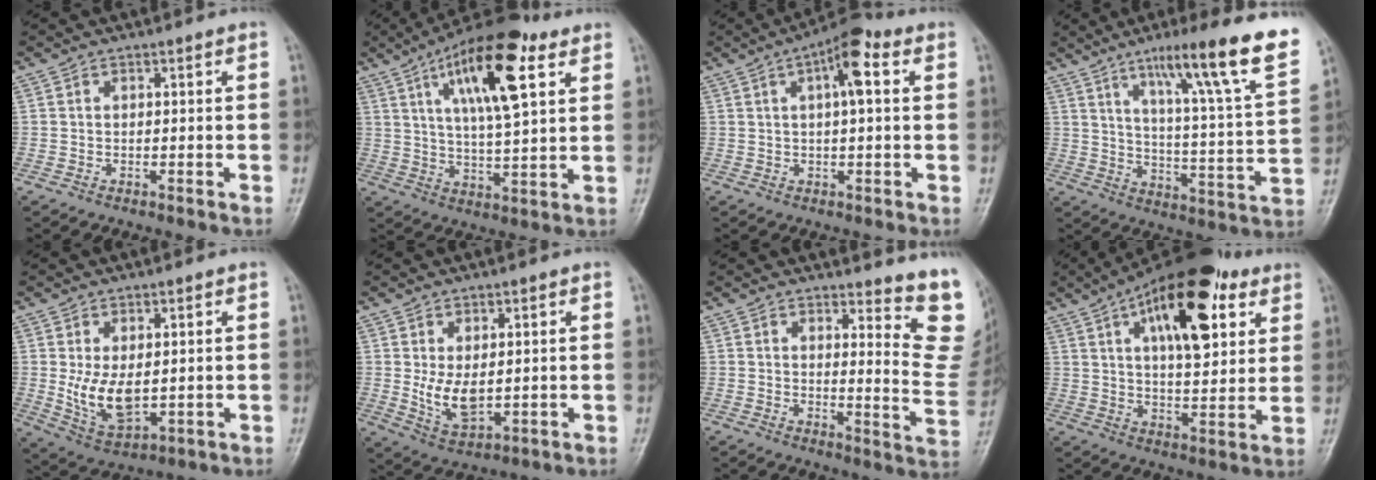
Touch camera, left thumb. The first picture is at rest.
{"total": 18.1, "force": [8.1, 5.8, 15.1], "torque": [-0.227, -0.017, 0.130]}
{"total": 8.3, "force": [2.7, 2.7, 7.3], "torque": [-0.108, 0.017, 0.032]}
{"total": 21.9, "force": [12.8, 1.8, 17.7], "torque": [-0.239, -0.044, 0.188]}
{"total": 8.3, "force": [0.4, 4.8, 6.8], "torque": [-0.113, -0.018, 0.024]}
{"total": 6.6, "force": [0.6, 3.8, 5.3], "torque": [-0.087, -0.019, 0.024]}
{"total": 12.1, "force": [8.7, 4.1, 7.4], "torque": [-0.046, -0.081, 0.089]}
{"total": 21.4, "force": [9.4, 9.7, 16.6], "torque": [-0.220, -0.017, 0.143]}